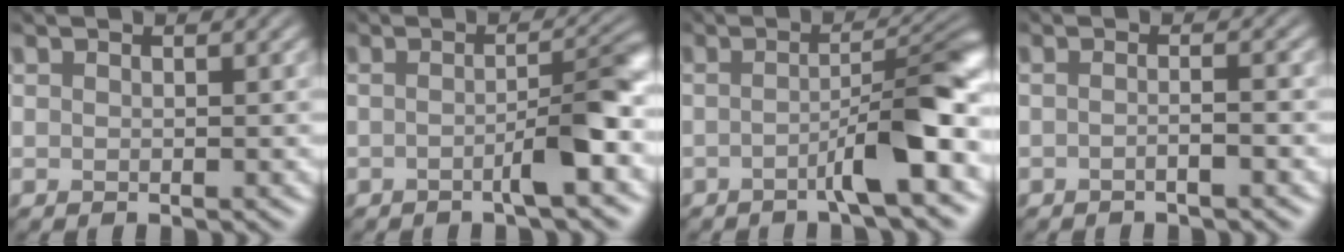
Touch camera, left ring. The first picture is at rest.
{"total": 3.8, "force": [-1.6, 0.3, 3.5], "torque": [-0.052, 0.005, -0.032]}
{"total": 4.9, "force": [-2.0, 0.2, 4.5], "torque": [-0.062, 0.011, -0.045]}
{"total": 1.6, "force": [-1.2, -0.3, 1.0], "torque": [-0.015, -0.002, -0.025]}